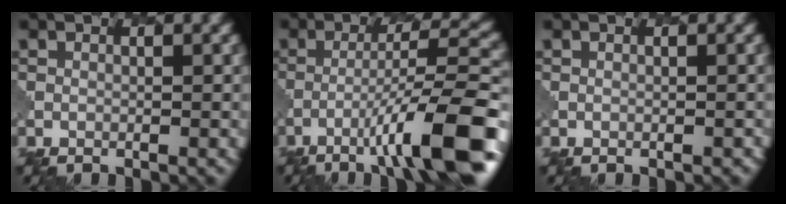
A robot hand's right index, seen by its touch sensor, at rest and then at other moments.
{"total": 10.8, "force": [-5.8, 1.6, 9.0], "torque": [-0.132, 0.018, -0.087]}
{"total": 0.7, "force": [-0.6, 0.3, 0.3], "torque": [-0.001, 0.000, -0.002]}